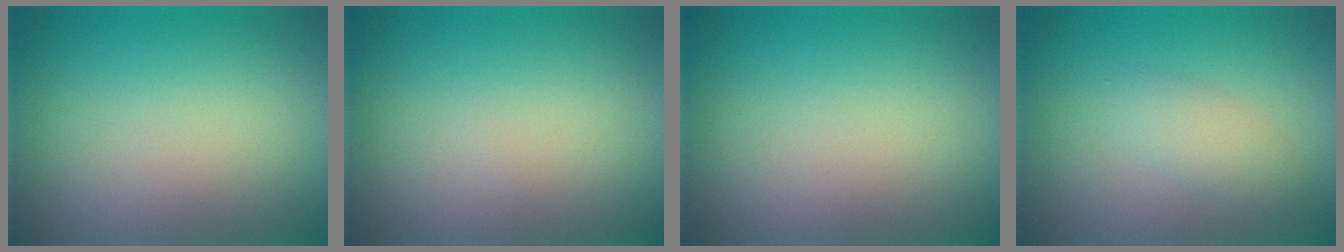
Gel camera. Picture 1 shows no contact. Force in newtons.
{"total": 0.0}
{"total": 0.0}
{"total": 2.0, "press": 2.0, "slide": 0.1}